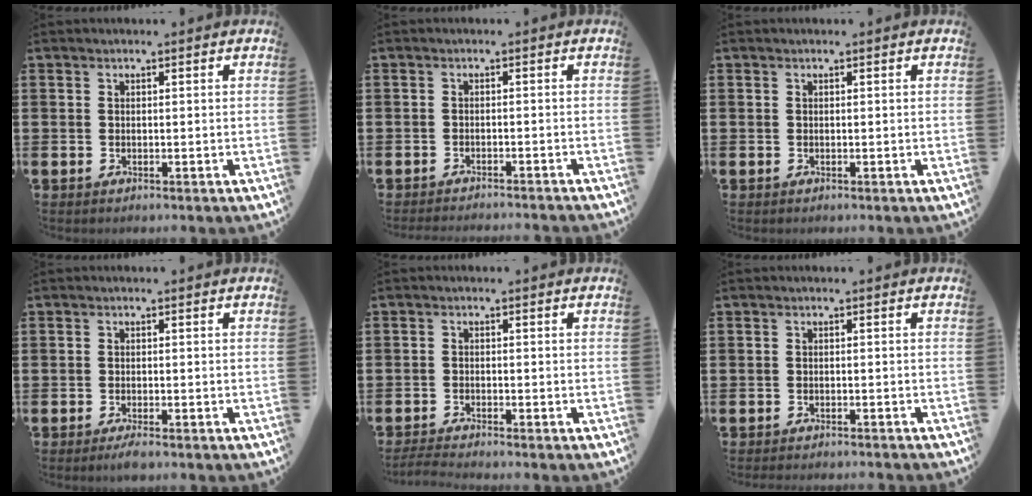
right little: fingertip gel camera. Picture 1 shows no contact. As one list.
[{"total": 0.8, "force": [-0.8, -0.1, 0.0], "torque": [-0.002, 0.002, -0.016]}, {"total": 0.0}, {"total": 1.3, "force": [-0.9, 0.1, 0.9], "torque": [-0.016, 0.000, -0.018]}, {"total": 1.6, "force": [-1.4, -0.1, 0.7], "torque": [-0.010, 0.002, -0.028]}, {"total": 0.5, "force": [-0.5, 0.0, 0.0], "torque": [-0.002, 0.000, -0.010]}]